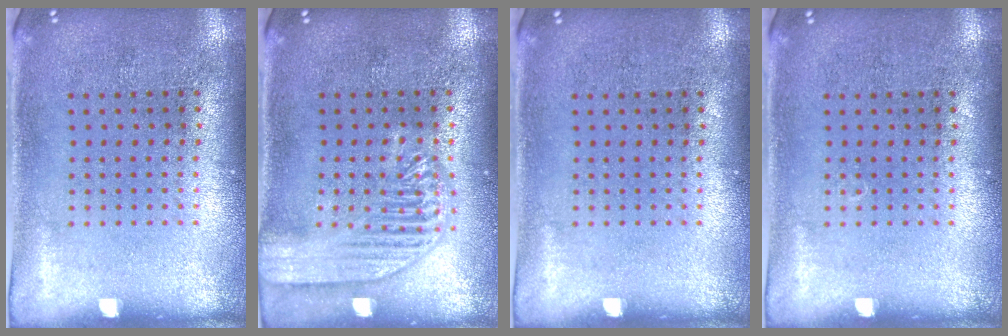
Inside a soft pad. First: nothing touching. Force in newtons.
{"total": 2.0, "press": 2.0, "slide": 0.2}
{"total": 0.0}
{"total": 0.0}